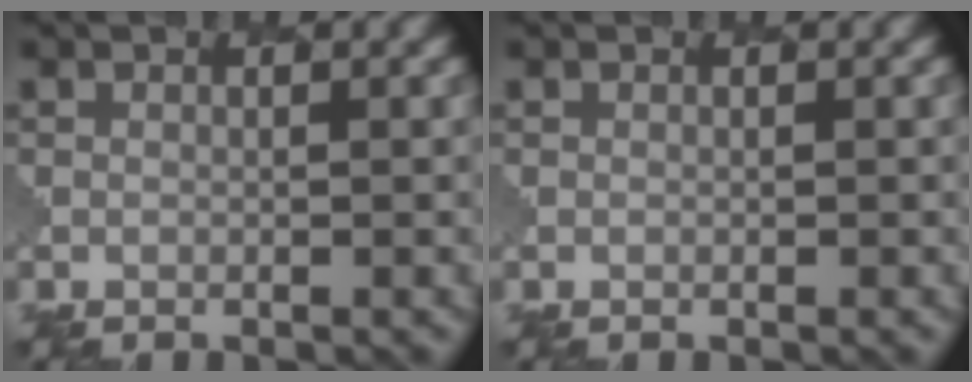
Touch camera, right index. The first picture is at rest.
{"total": 0.0}